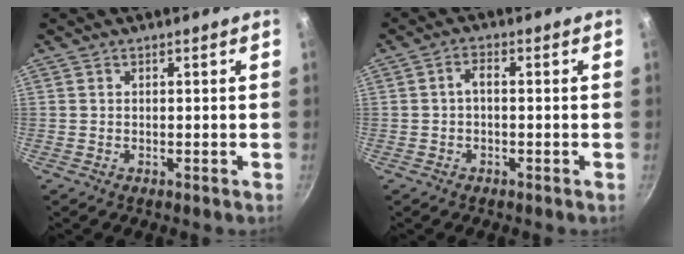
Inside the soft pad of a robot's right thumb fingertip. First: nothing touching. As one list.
[{"total": 2.3, "force": [-0.4, 1.2, 1.9], "torque": [-0.036, 0.016, -0.008]}]